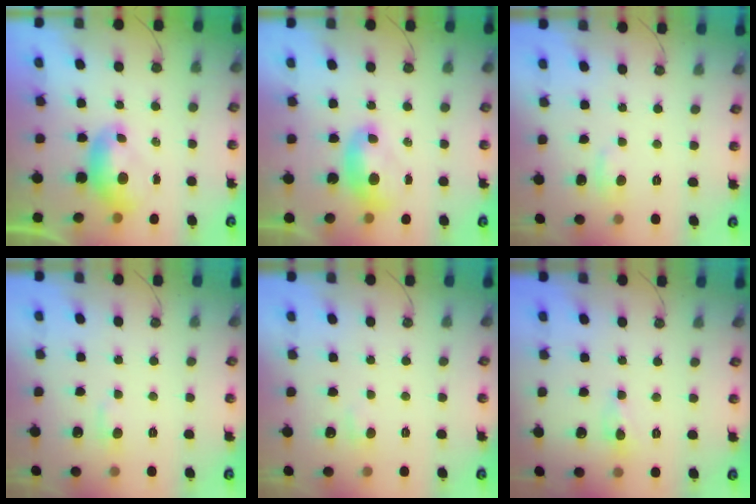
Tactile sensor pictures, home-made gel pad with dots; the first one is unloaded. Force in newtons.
{"total": 1.7, "press": 1.6, "slide": 0.3}
{"total": 0.9, "press": 0.2, "slide": 0.9}
{"total": 1.4, "press": 1.2, "slide": 0.8}
{"total": 1.1, "press": 0.9, "slide": 0.6}
{"total": 0.6, "press": 0.5, "slide": 0.4}